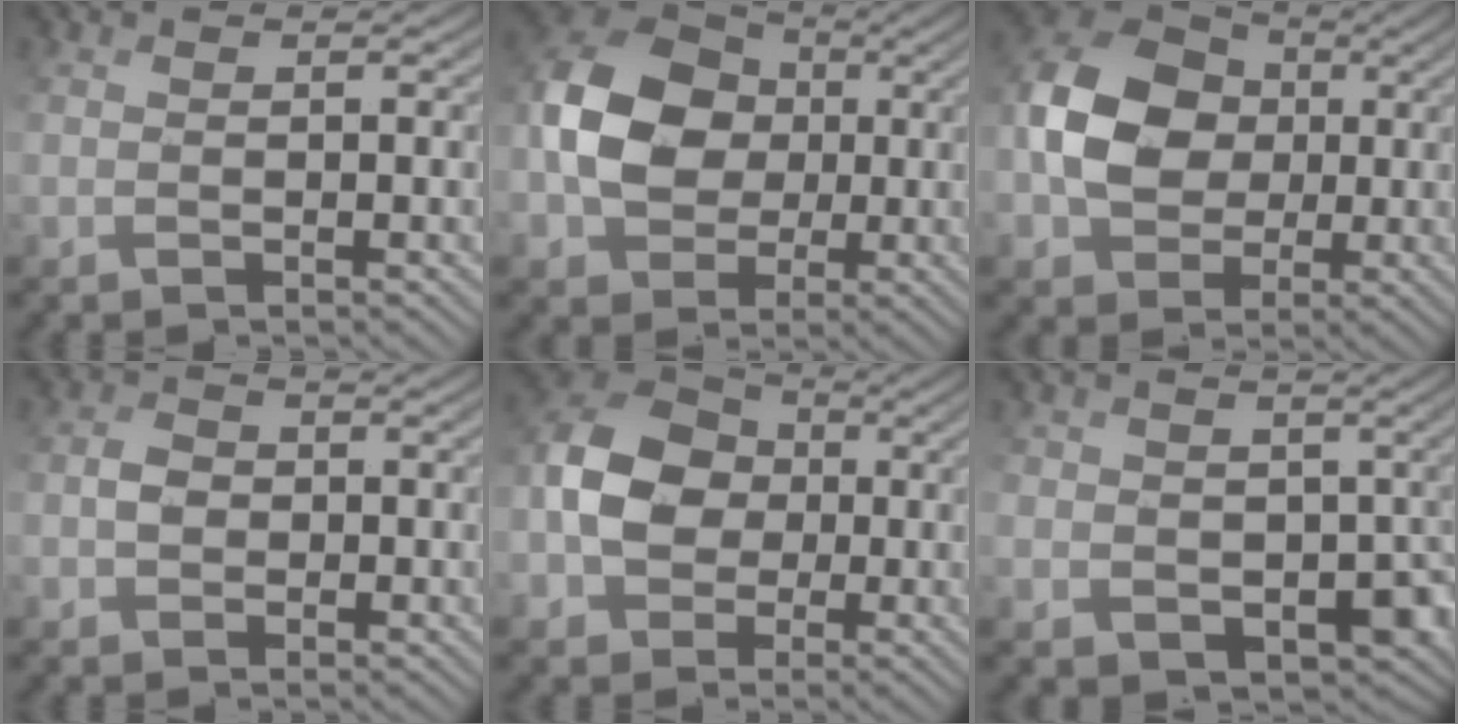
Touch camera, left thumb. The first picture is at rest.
{"total": 11.0, "force": [0.3, 8.7, 6.6], "torque": [-0.155, 0.014, -0.007]}
{"total": 9.9, "force": [0.5, 8.0, 5.8], "torque": [-0.136, 0.019, -0.003]}
{"total": 1.9, "force": [-0.2, 1.8, 0.5], "torque": [-0.009, 0.007, -0.008]}
{"total": 9.1, "force": [-0.7, 7.4, 5.3], "torque": [-0.130, 0.000, -0.024]}
{"total": 8.5, "force": [-1.7, 7.5, 3.7], "torque": [-0.086, -0.030, -0.024]}